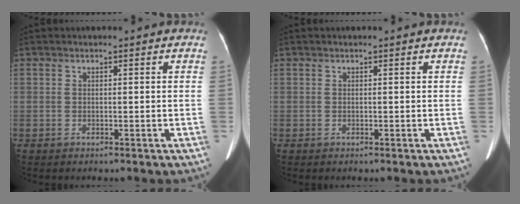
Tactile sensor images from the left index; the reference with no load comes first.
{"total": 0.0}